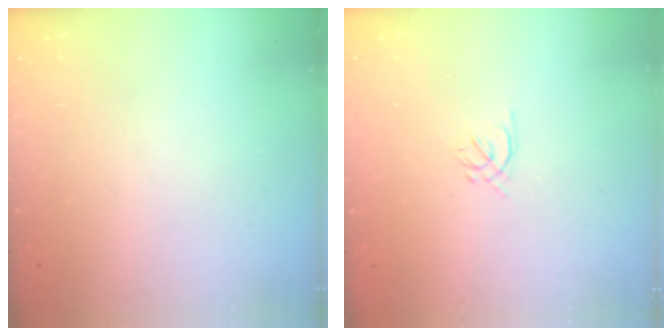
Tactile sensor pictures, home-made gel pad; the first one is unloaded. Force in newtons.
{"total": 1.4, "press": 1.3, "slide": 0.5}